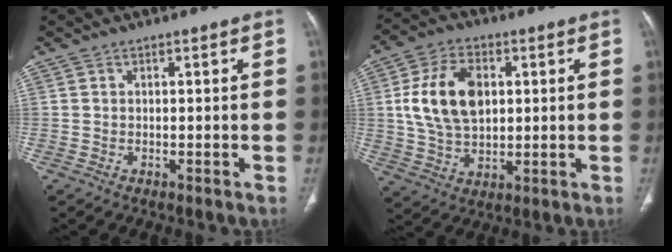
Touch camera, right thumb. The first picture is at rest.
{"total": 13.7, "force": [2.4, 8.8, 10.2], "torque": [-0.175, -0.001, 0.046]}